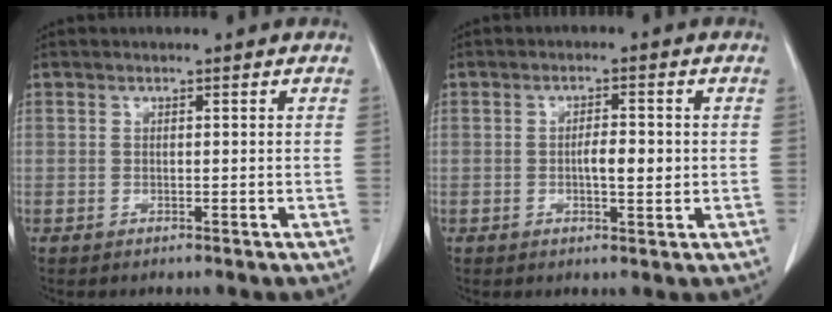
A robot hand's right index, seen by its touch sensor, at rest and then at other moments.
{"total": 3.6, "force": [-0.2, 1.0, 3.5], "torque": [-0.060, 0.000, -0.001]}